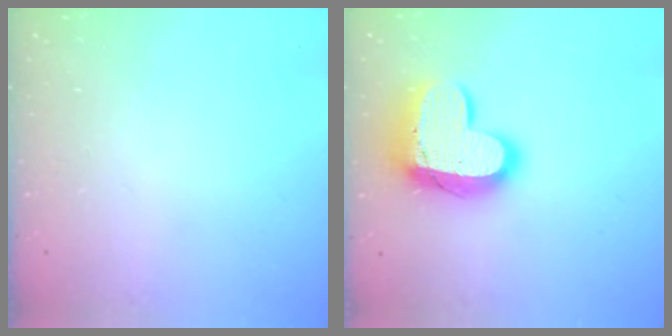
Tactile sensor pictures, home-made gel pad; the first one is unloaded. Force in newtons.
{"total": 16.3, "press": 16.2, "slide": 1.4}